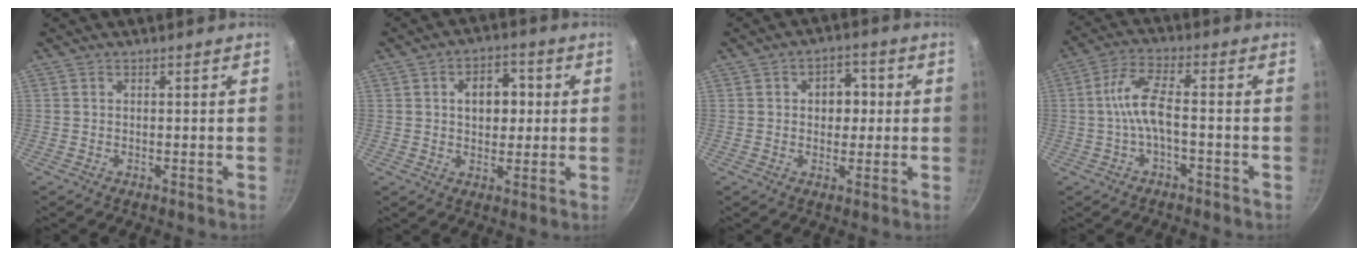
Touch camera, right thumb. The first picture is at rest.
{"total": 8.0, "force": [1.3, 5.6, 5.6], "torque": [-0.047, 0.009, 0.015]}
{"total": 6.1, "force": [0.7, 4.7, 3.8], "torque": [-0.011, 0.007, 0.005]}
{"total": 7.0, "force": [-1.7, 2.5, 6.3], "torque": [-0.137, 0.029, -0.039]}